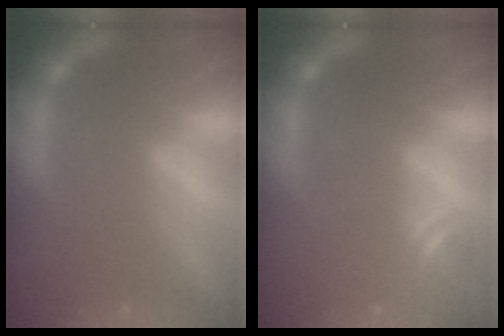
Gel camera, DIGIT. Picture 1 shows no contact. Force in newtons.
{"total": 2.4}